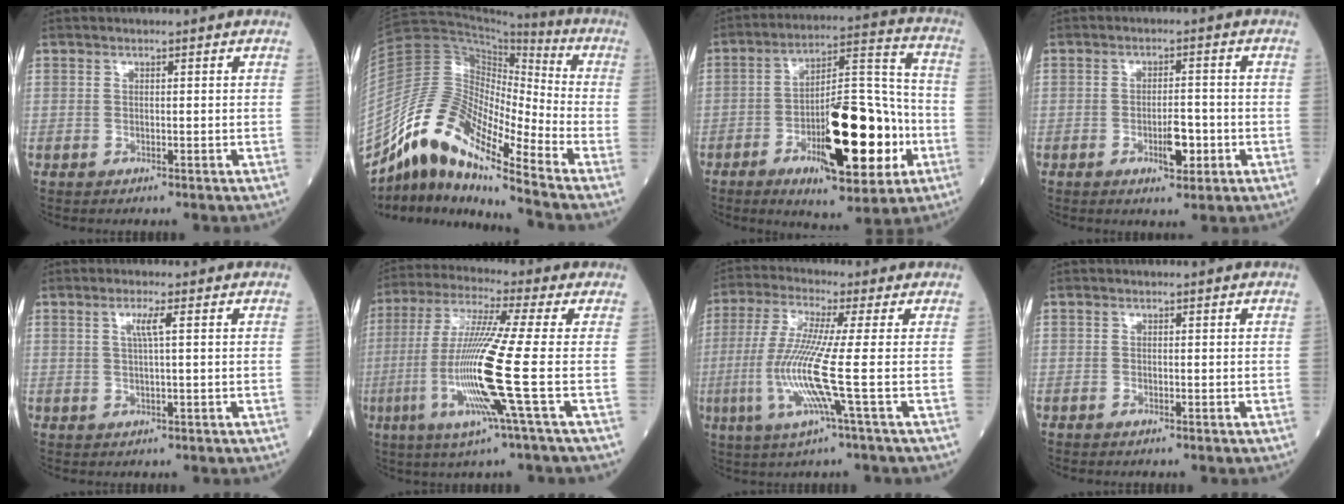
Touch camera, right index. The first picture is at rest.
{"total": 13.1, "force": [-10.4, 2.2, 7.7], "torque": [-0.150, 0.043, -0.188]}
{"total": 18.3, "force": [-5.9, 5.1, 16.5], "torque": [-0.271, 0.012, -0.082]}
{"total": 4.1, "force": [-1.5, 1.2, 3.6], "torque": [-0.059, 0.002, -0.018]}
{"total": 2.3, "force": [0.7, -0.4, 2.2], "torque": [-0.047, 0.003, 0.015]}
{"total": 14.1, "force": [-3.2, -2.0, 13.6], "torque": [-0.283, -0.019, -0.072]}
{"total": 10.3, "force": [-2.1, -1.3, 10.0], "torque": [-0.222, -0.014, -0.047]}
{"total": 0.0}